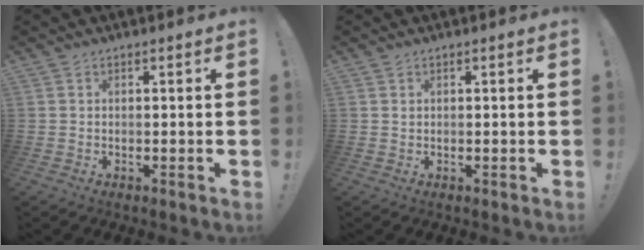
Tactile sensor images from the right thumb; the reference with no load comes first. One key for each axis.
{"total": 0.6, "fx": 0.5, "fy": 0.2, "fz": 0.3, "tx": 0.000, "ty": -0.003, "tz": 0.009}